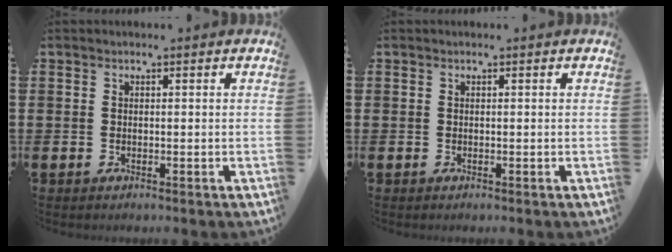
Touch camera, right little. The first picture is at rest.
{"total": 0.0}